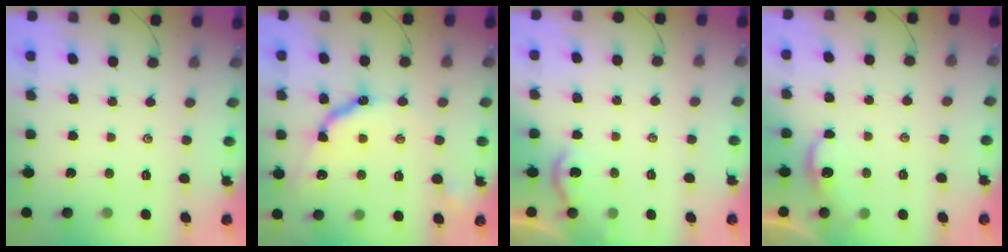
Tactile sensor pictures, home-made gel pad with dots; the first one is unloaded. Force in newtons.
{"total": 9.9, "press": 9.8, "slide": 0.8}
{"total": 2.3, "press": 2.3, "slide": 0.2}
{"total": 1.6, "press": 1.5, "slide": 0.2}